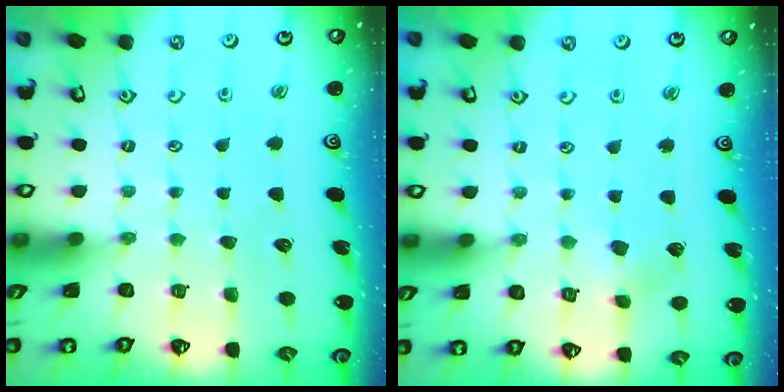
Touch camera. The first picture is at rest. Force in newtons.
{"total": 3.7, "press": 3.7, "slide": 0.4}